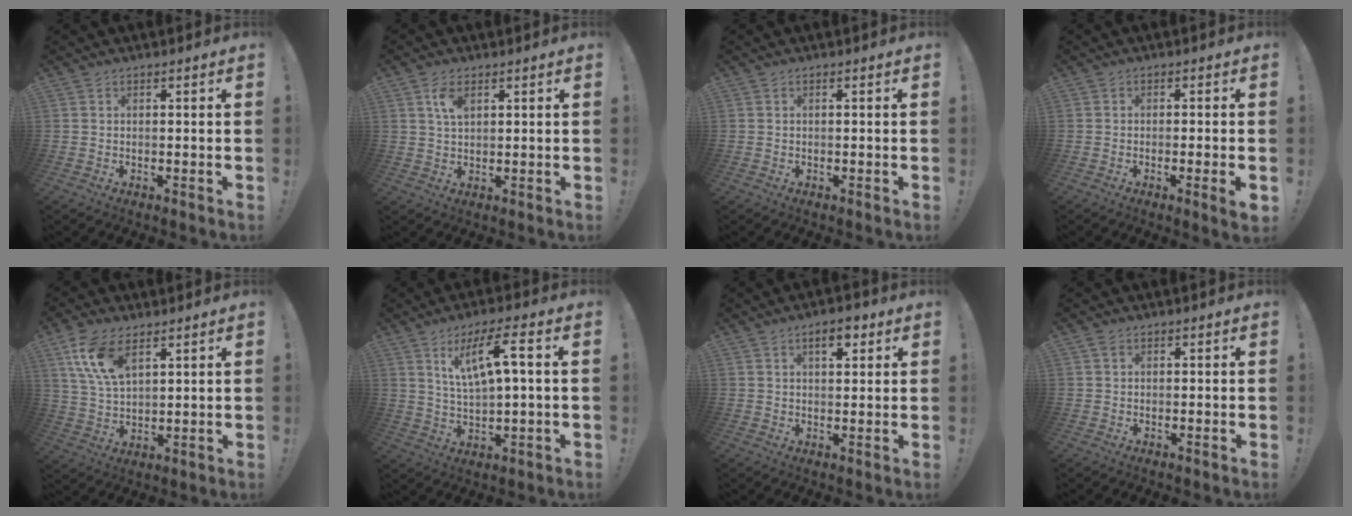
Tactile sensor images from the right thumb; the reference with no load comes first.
{"total": 4.9, "force": [2.2, 2.4, 3.7], "torque": [-0.062, -0.004, 0.037]}
{"total": 0.0}
{"total": 4.1, "force": [-1.3, -0.2, 3.8], "torque": [-0.064, -0.002, -0.016]}
{"total": 11.8, "force": [6.2, 5.8, 8.2], "torque": [-0.171, -0.016, 0.117]}
{"total": 10.9, "force": [4.0, 1.9, 10.0], "torque": [-0.184, -0.003, 0.062]}
{"total": 5.0, "force": [2.7, 2.3, 3.5], "torque": [-0.044, -0.005, 0.041]}
{"total": 0.6, "force": [0.3, 0.4, 0.4], "torque": [-0.009, 0.003, 0.005]}